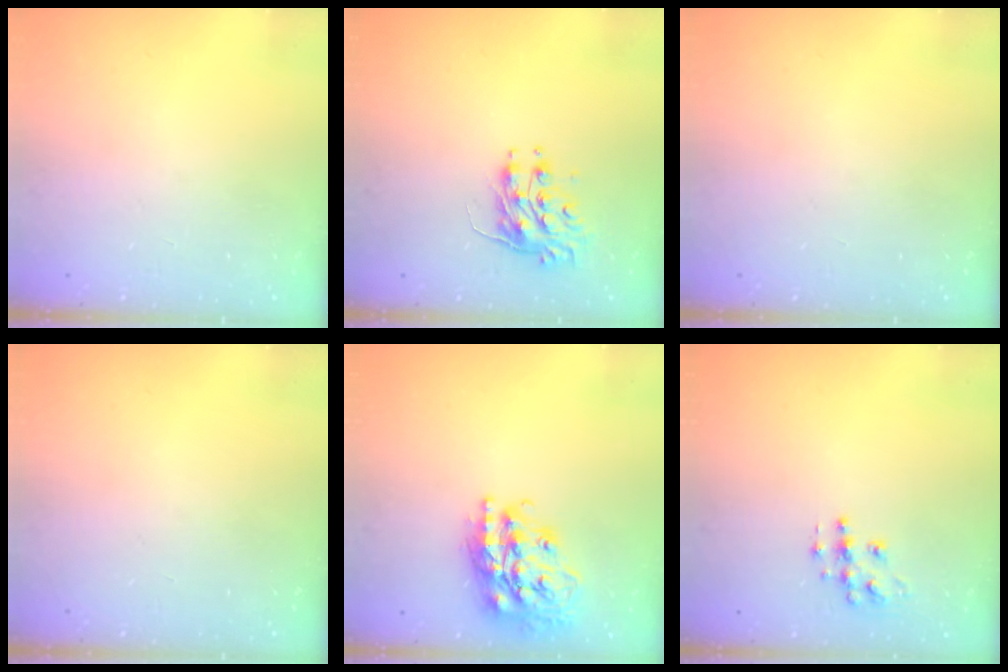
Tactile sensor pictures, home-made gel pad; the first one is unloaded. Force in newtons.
{"total": 8.7, "press": 8.7, "slide": 0.3}
{"total": 0.0}
{"total": 0.0}
{"total": 20.5, "press": 20.5, "slide": 1.6}
{"total": 8.7, "press": 8.7, "slide": 0.5}